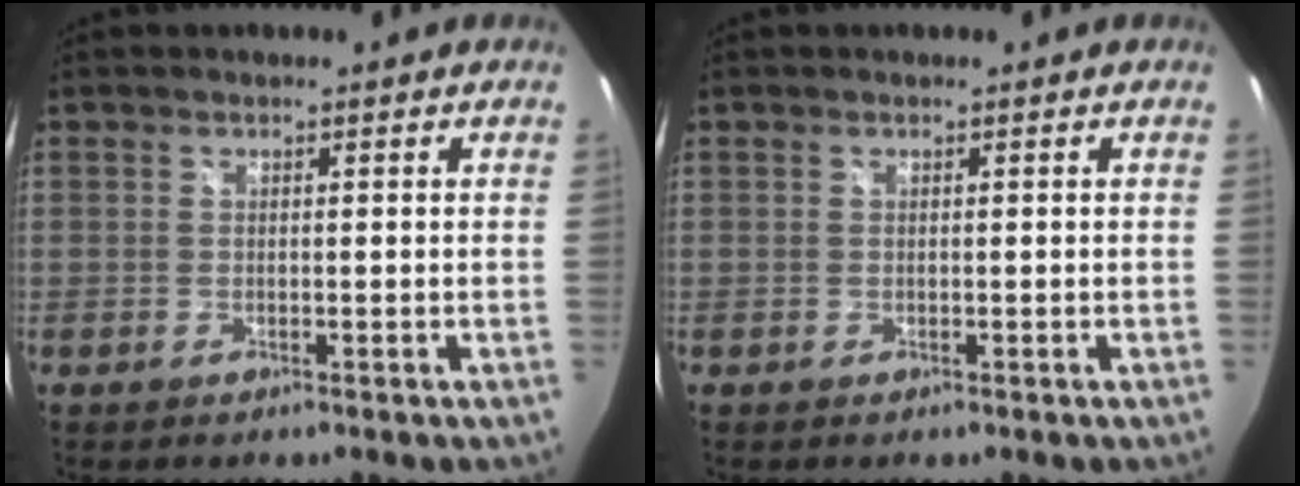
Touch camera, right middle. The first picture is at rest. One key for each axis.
{"total": 0.0}